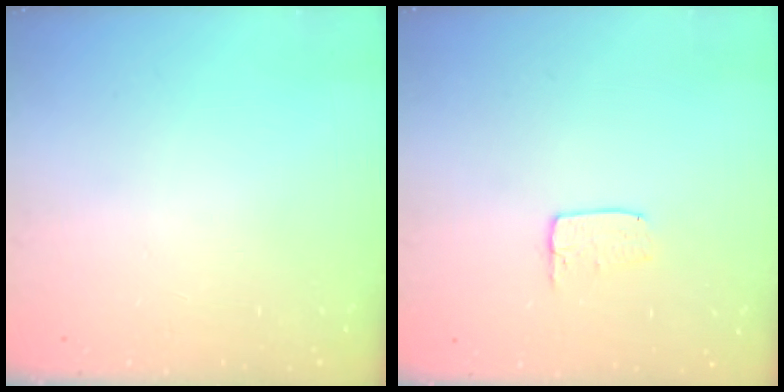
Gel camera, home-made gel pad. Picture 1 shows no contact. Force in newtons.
{"total": 5.4, "press": 5.4, "slide": 0.3}